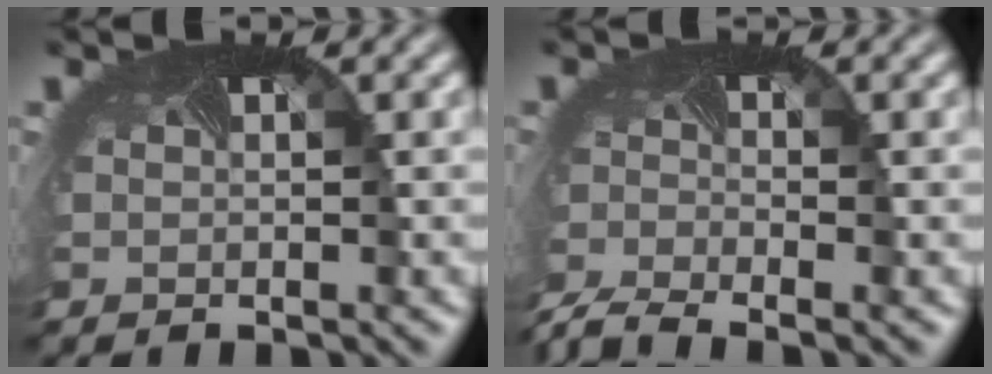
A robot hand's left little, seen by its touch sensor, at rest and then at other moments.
{"total": 4.5, "force": [-4.1, 0.7, 1.7], "torque": [-0.046, -0.028, -0.084]}